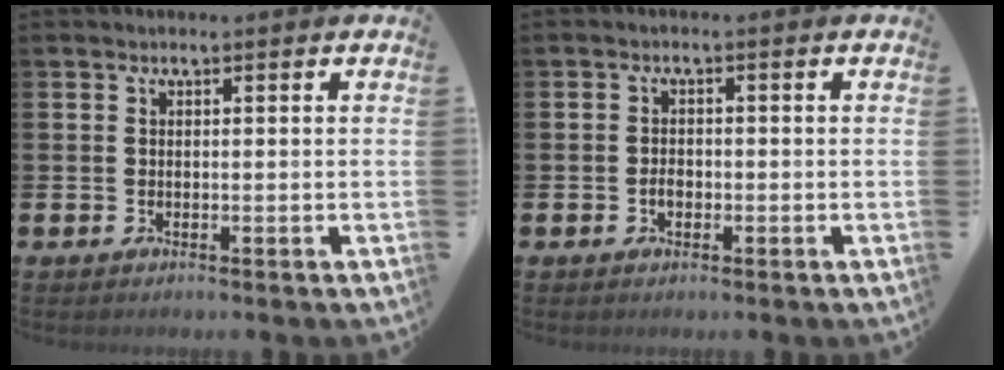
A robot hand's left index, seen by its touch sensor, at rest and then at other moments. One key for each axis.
{"total": 1.7, "fx": -0.5, "fy": 1.1, "fz": 1.1, "tx": -0.021, "ty": 0.005, "tz": -0.012}